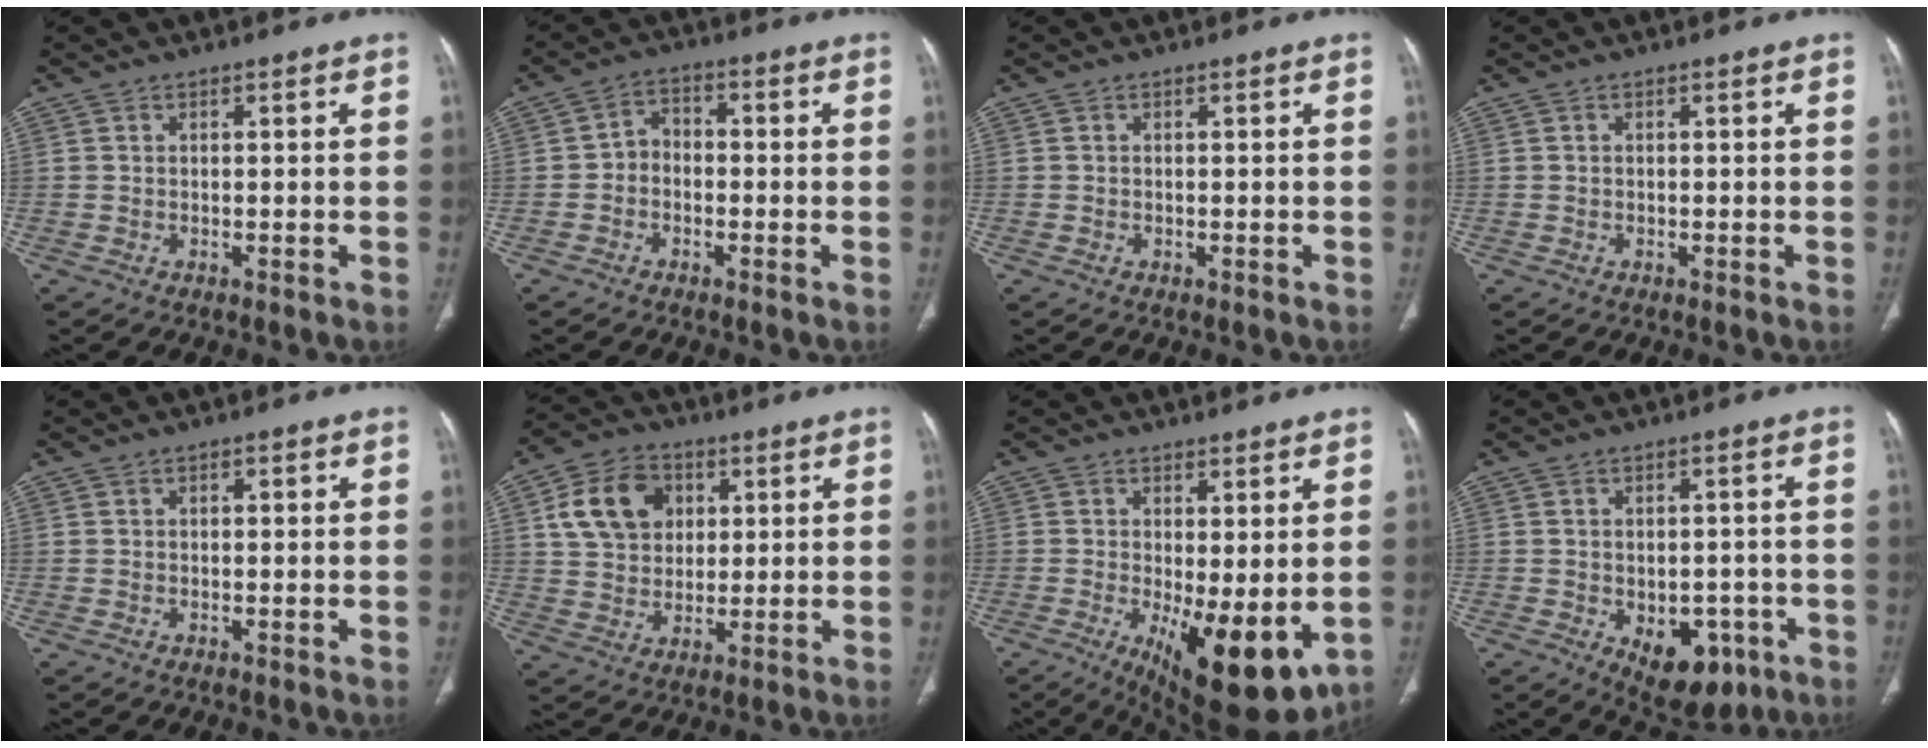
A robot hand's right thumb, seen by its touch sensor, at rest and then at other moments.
{"total": 4.2, "force": [-1.0, 3.4, 2.3], "torque": [-0.023, 0.022, -0.030]}
{"total": 0.0}
{"total": 0.0}
{"total": 0.9, "force": [0.3, 0.4, 0.7], "torque": [-0.010, 0.001, 0.005]}
{"total": 12.6, "force": [3.9, 9.8, 6.9], "torque": [-0.100, 0.002, 0.068]}
{"total": 13.4, "force": [-2.8, 5.0, 12.1], "torque": [-0.174, -0.029, -0.023]}
{"total": 10.6, "force": [-4.3, 6.5, 7.3], "torque": [-0.072, 0.013, -0.044]}